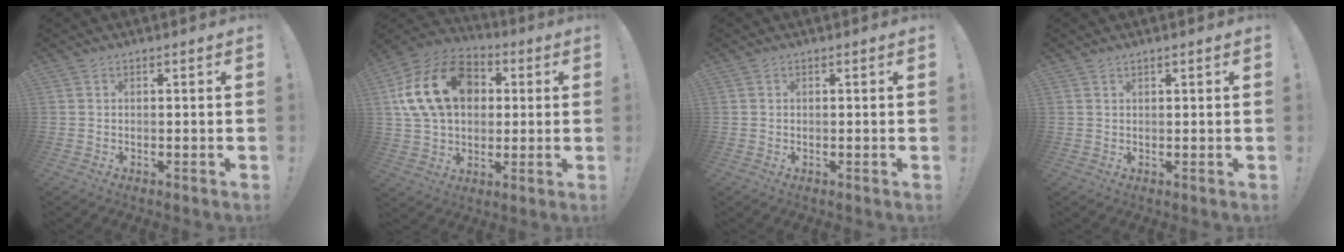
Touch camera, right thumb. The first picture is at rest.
{"total": 21.7, "force": [5.4, 15.5, 14.2], "torque": [-0.236, 0.001, 0.105]}
{"total": 0.0}
{"total": 0.8, "force": [0.7, 0.1, 0.4], "torque": [-0.011, 0.001, 0.013]}